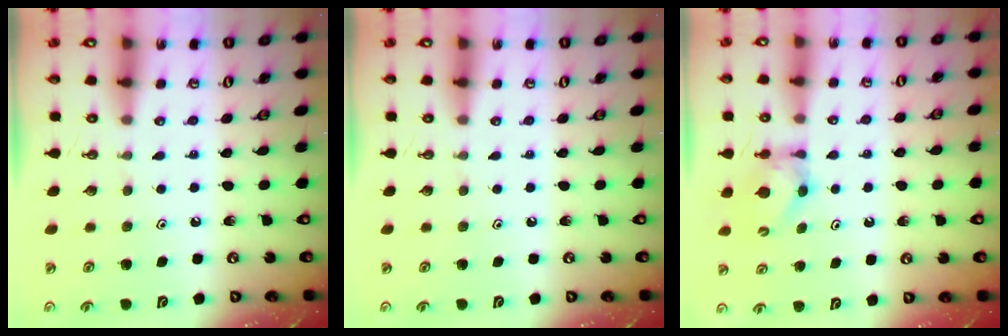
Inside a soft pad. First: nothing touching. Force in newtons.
{"total": 0.0}
{"total": 6.0, "press": 6.0, "slide": 0.2}